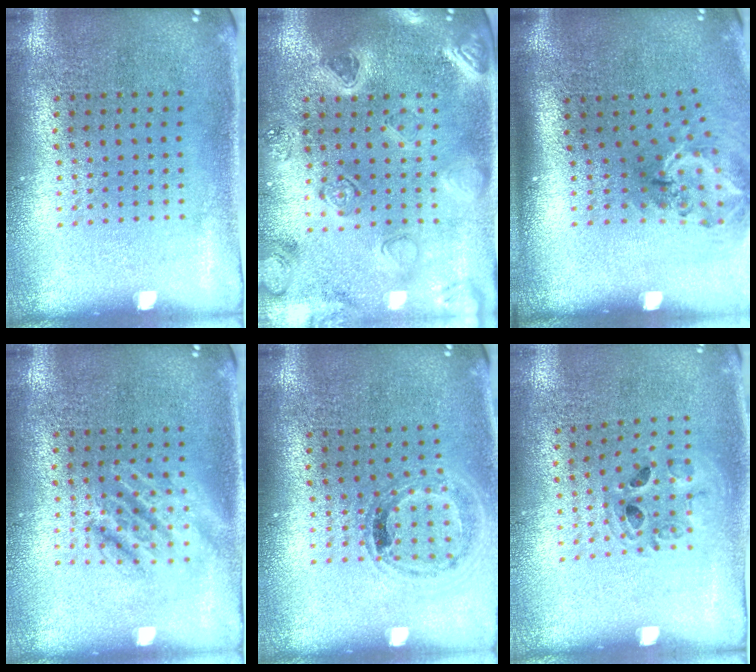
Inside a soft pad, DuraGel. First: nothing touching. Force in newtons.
{"total": 2.2, "press": 2.2, "slide": 0.3}
{"total": 1.9, "press": 1.3, "slide": 1.4}
{"total": 2.6, "press": 2.5, "slide": 0.3}
{"total": 0.9, "press": 0.9, "slide": 0.1}
{"total": 0.9, "press": 0.9, "slide": 0.1}